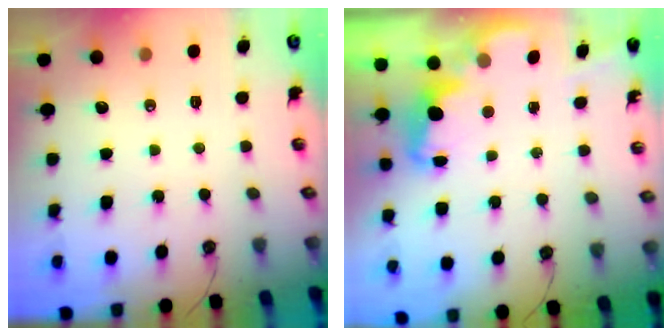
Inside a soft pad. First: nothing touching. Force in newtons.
{"total": 2.2, "press": 2.2, "slide": 0.5}